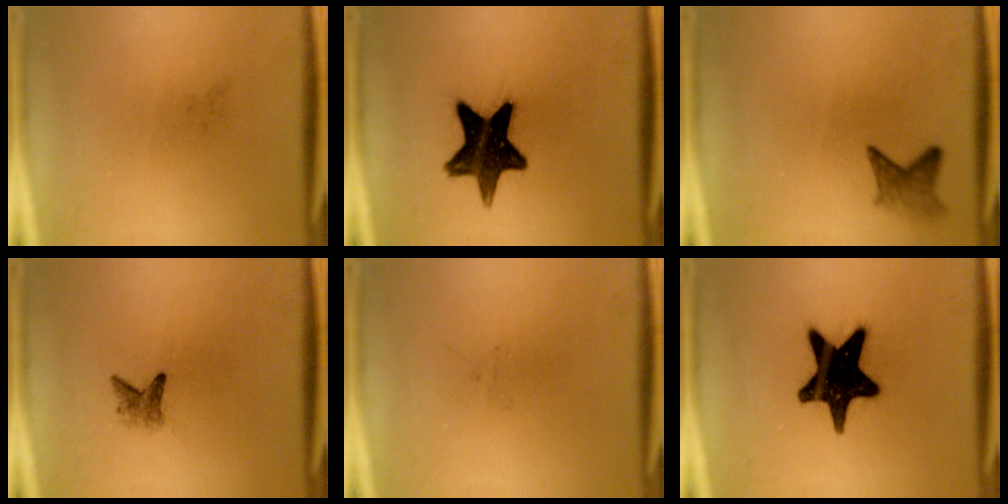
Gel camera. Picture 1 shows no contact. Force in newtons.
{"total": 14.8}
{"total": 2.4}
{"total": 2.0}
{"total": 0.0}
{"total": 17.9}